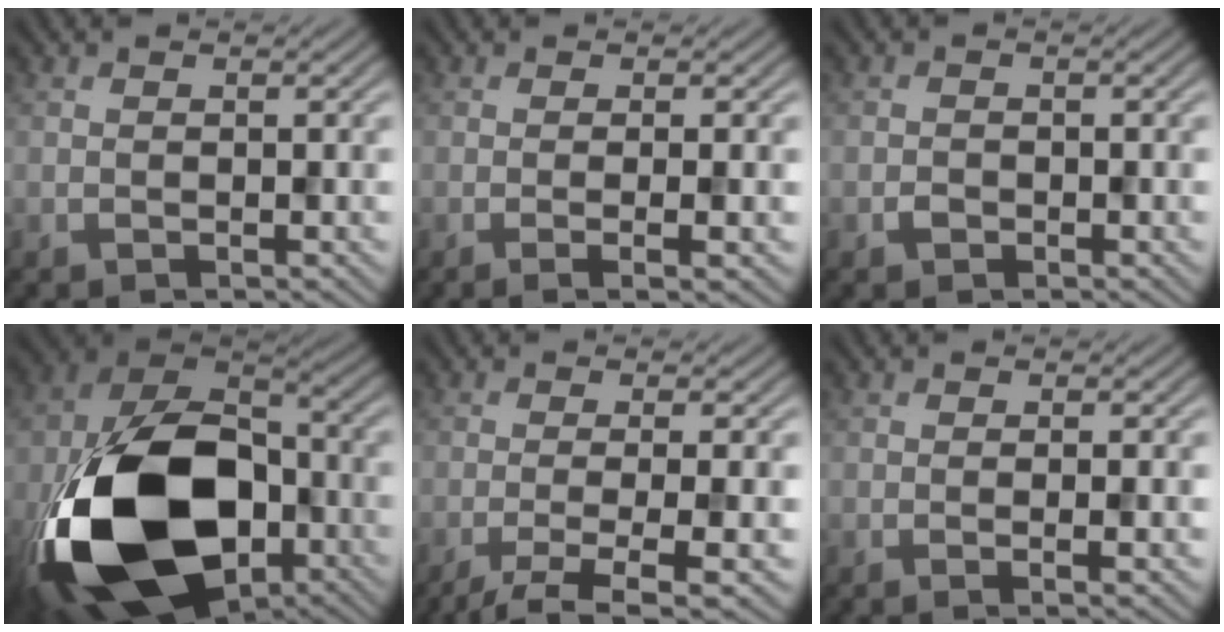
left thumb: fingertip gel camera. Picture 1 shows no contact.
{"total": 2.7, "force": [-0.3, 0.5, 2.7], "torque": [-0.039, 0.003, -0.014]}
{"total": 0.9, "force": [-0.5, 0.7, 0.1], "torque": [-0.003, -0.002, -0.011]}
{"total": 21.7, "force": [-7.1, 13.9, 15.1], "torque": [-0.347, -0.052, -0.109]}
{"total": 5.6, "force": [-2.2, 1.0, 5.0], "torque": [-0.077, 0.000, -0.045]}
{"total": 1.4, "force": [0.1, 0.2, 1.4], "torque": [-0.026, 0.001, -0.005]}